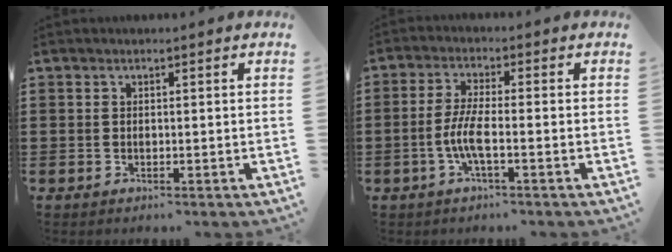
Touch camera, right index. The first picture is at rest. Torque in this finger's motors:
{"motor_torque": [2.14, 0.00, 0.19, 0.14]}